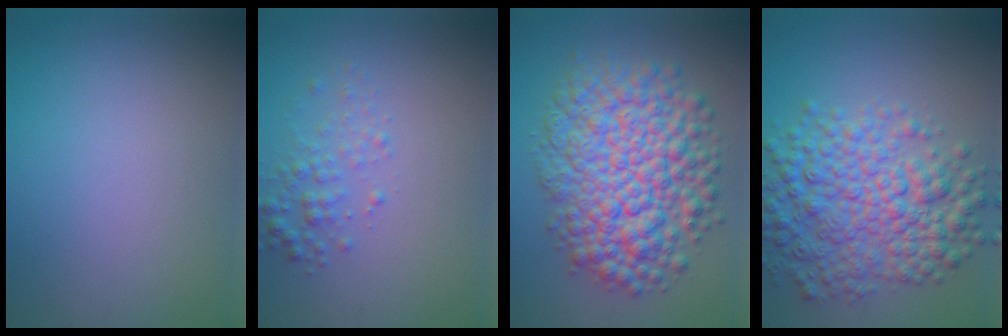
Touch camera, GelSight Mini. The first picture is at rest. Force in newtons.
{"total": 2.0, "press": 2.0, "slide": 0.1}
{"total": 10.2, "press": 10.2, "slide": 0.3}
{"total": 8.0, "press": 8.0, "slide": 0.1}